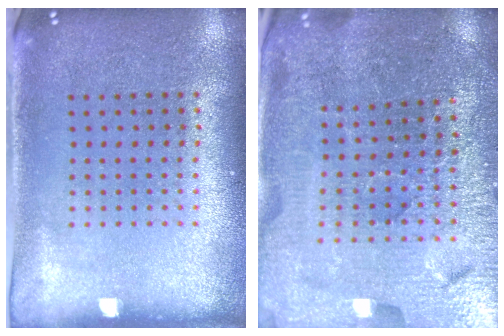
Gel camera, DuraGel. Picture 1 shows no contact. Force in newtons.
{"total": 4.1, "press": 4.0, "slide": 0.9}